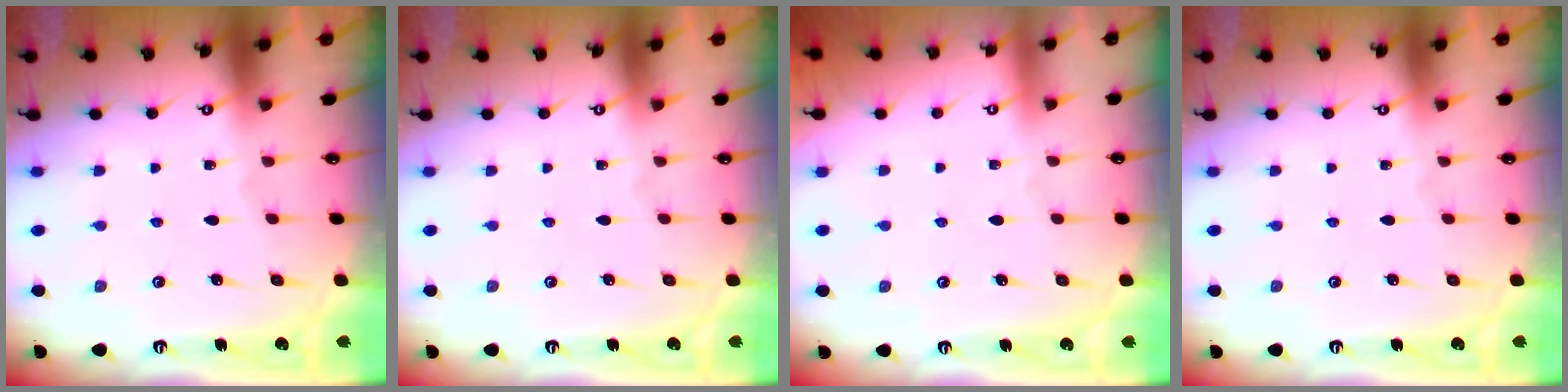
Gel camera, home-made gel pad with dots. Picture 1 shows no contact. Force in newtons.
{"total": 0.0}
{"total": 3.9, "press": 3.9, "slide": 0.0}
{"total": 0.0}